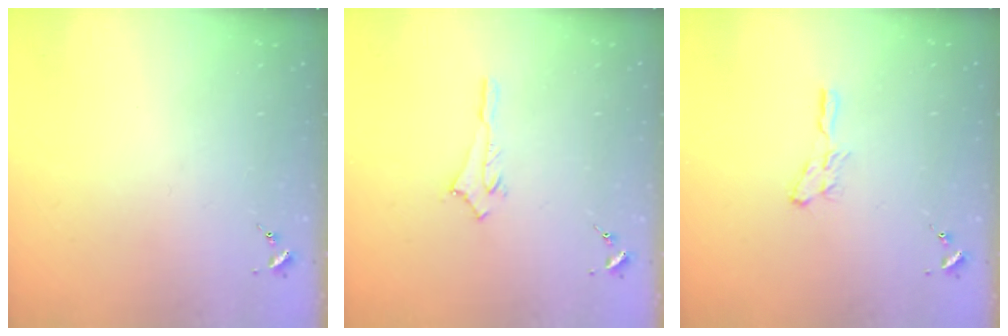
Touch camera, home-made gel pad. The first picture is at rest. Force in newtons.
{"total": 2.6, "press": 2.6, "slide": 0.3}
{"total": 5.6, "press": 5.6, "slide": 0.7}